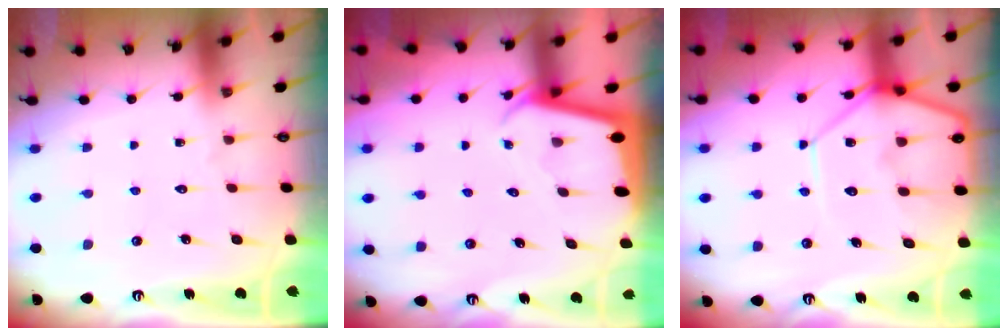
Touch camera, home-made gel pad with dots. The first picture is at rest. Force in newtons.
{"total": 2.1, "press": 2.1, "slide": 0.1}
{"total": 12.1, "press": 12.1, "slide": 1.1}